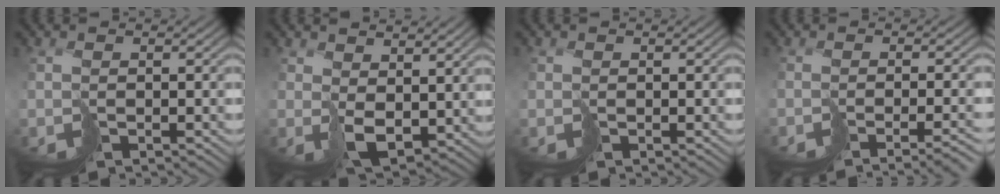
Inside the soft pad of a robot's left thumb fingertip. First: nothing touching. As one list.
[{"total": 5.1, "force": [3.3, 2.6, 2.8], "torque": [-0.071, -0.008, 0.074]}, {"total": 0.6, "force": [0.3, 0.4, -0.3], "torque": [0.007, 0.000, 0.003]}, {"total": 4.8, "force": [-3.7, 0.3, 3.1], "torque": [-0.022, -0.007, -0.040]}]